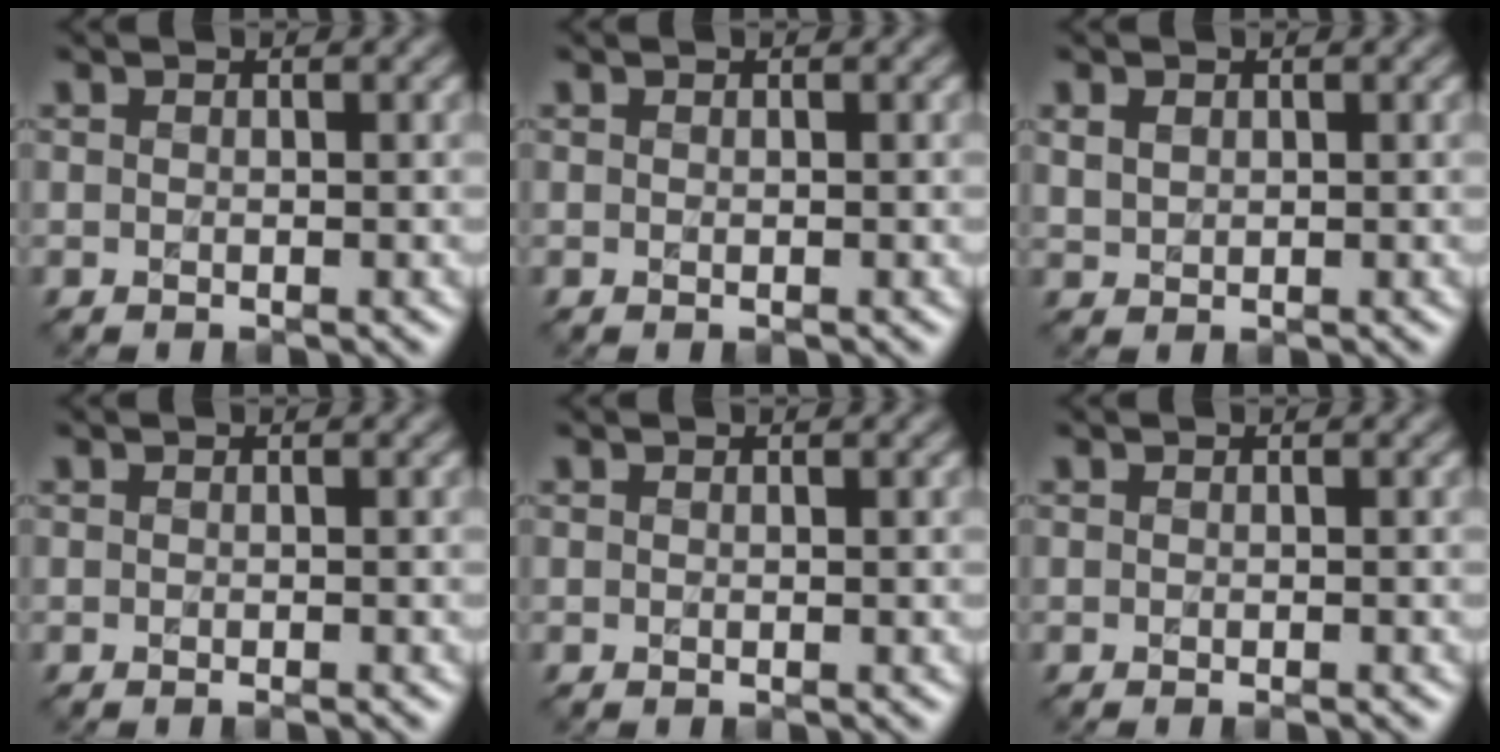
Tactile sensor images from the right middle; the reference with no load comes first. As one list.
[{"total": 0.0}, {"total": 1.5, "force": [0.7, 1.1, 0.8], "torque": [-0.017, 0.000, 0.017]}, {"total": 0.6, "force": [-0.4, 0.0, 0.4], "torque": [-0.003, -0.001, -0.007]}, {"total": 0.0}, {"total": 0.6, "force": [-0.4, 0.1, 0.5], "torque": [-0.004, -0.002, -0.007]}]